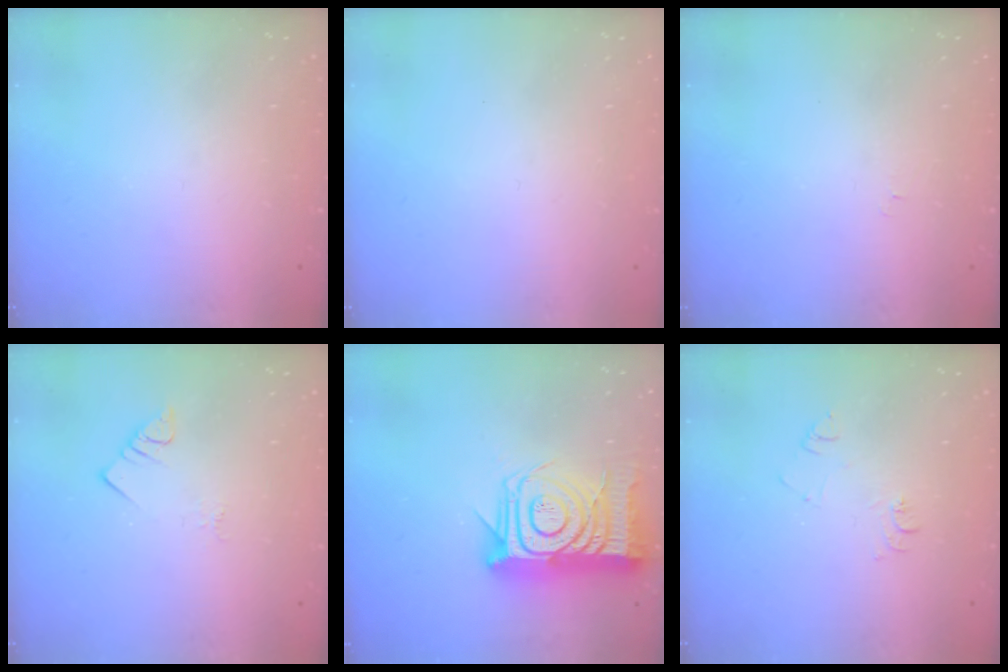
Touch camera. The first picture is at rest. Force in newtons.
{"total": 1.7, "press": 1.6, "slide": 0.1}
{"total": 4.0, "press": 3.9, "slide": 0.5}
{"total": 2.7, "press": 2.7, "slide": 0.3}
{"total": 18.7, "press": 18.7, "slide": 1.4}
{"total": 5.9, "press": 5.9, "slide": 0.7}